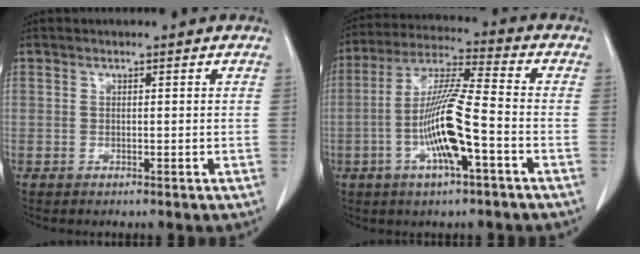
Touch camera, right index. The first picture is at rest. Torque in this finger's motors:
{"motor_torque": [1.41, -0.73, 0.59, 0.21]}